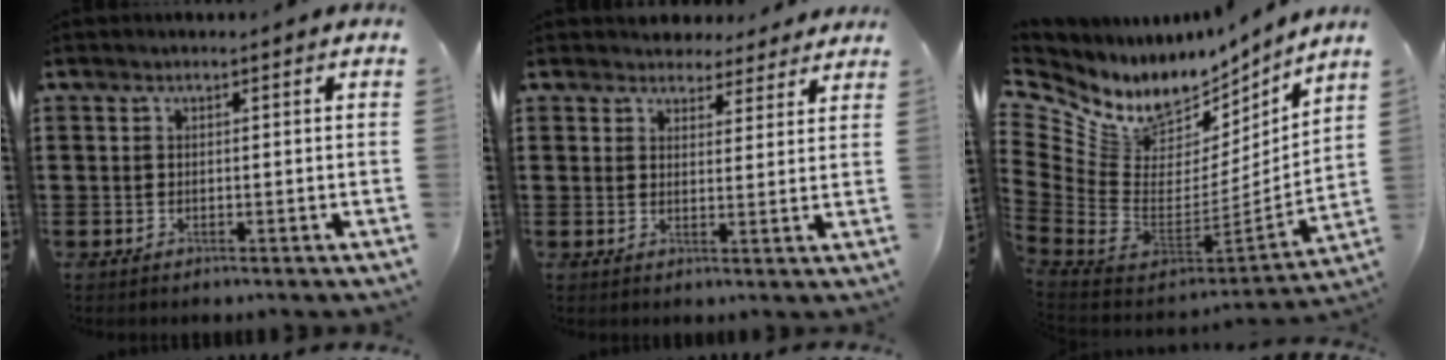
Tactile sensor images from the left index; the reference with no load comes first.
{"total": 3.9, "force": [3.6, 1.4, 0.4], "torque": [-0.012, -0.009, 0.068]}
{"total": 9.4, "force": [6.4, 6.0, 3.4], "torque": [-0.115, -0.073, 0.114]}